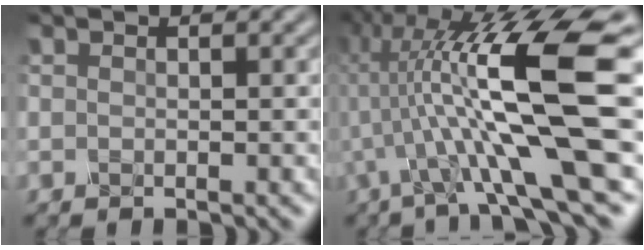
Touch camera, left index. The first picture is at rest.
{"total": 14.8, "force": [0.7, 2.6, 14.5], "torque": [-0.270, 0.013, 0.022]}